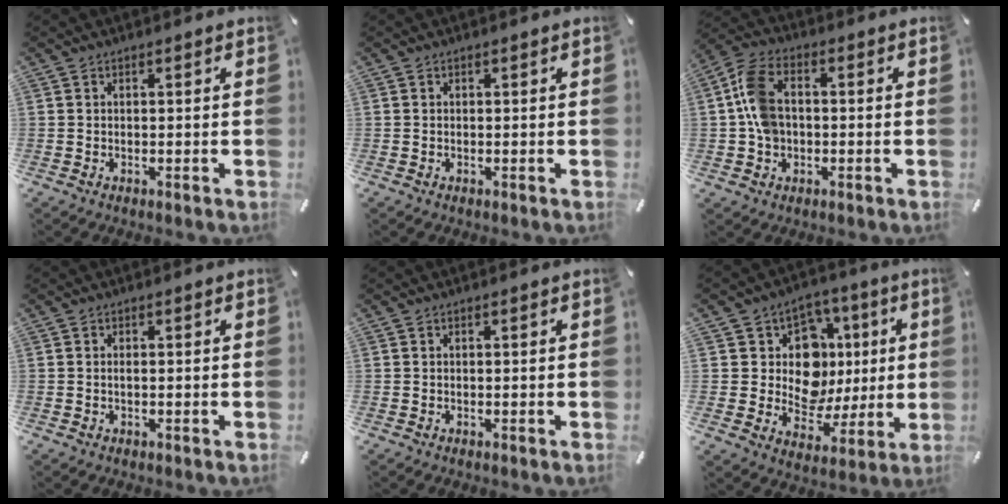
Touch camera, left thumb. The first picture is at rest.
{"total": 0.0}
{"total": 9.3, "force": [0.0, 7.1, 6.0], "torque": [-0.137, 0.015, 0.002]}
{"total": 0.5, "force": [0.0, 0.3, 0.4], "torque": [-0.010, -0.001, -0.001]}
{"total": 0.0}
{"total": 14.5, "force": [2.1, 12.9, 6.3], "torque": [-0.083, -0.019, 0.049]}